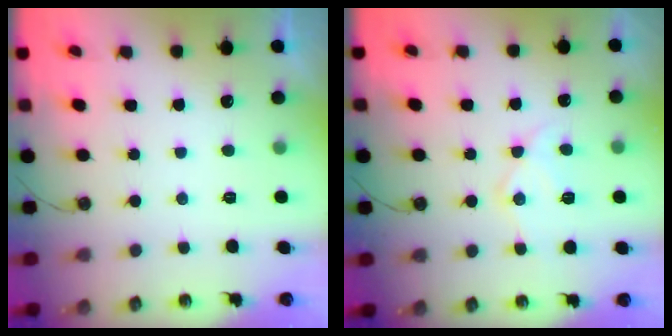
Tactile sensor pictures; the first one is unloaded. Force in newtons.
{"total": 12.0, "press": 12.0, "slide": 1.0}